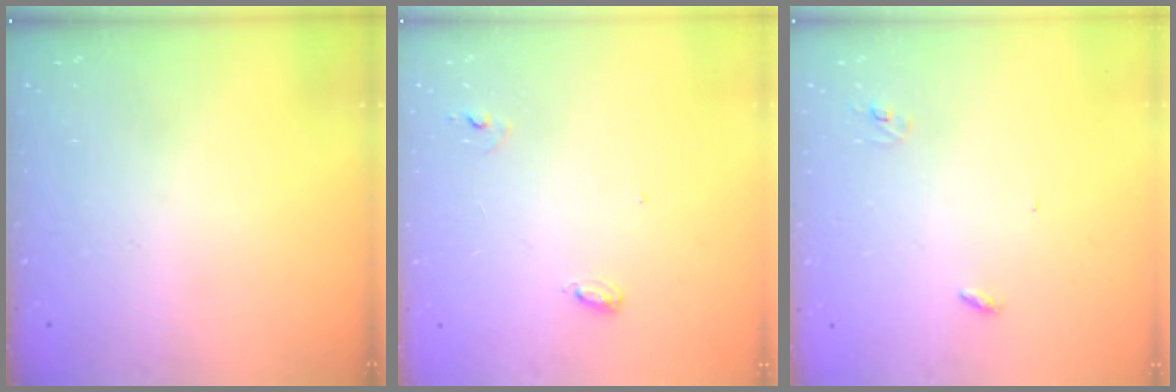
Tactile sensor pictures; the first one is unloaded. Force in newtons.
{"total": 5.0, "press": 5.0, "slide": 0.4}
{"total": 2.8, "press": 2.8, "slide": 0.3}